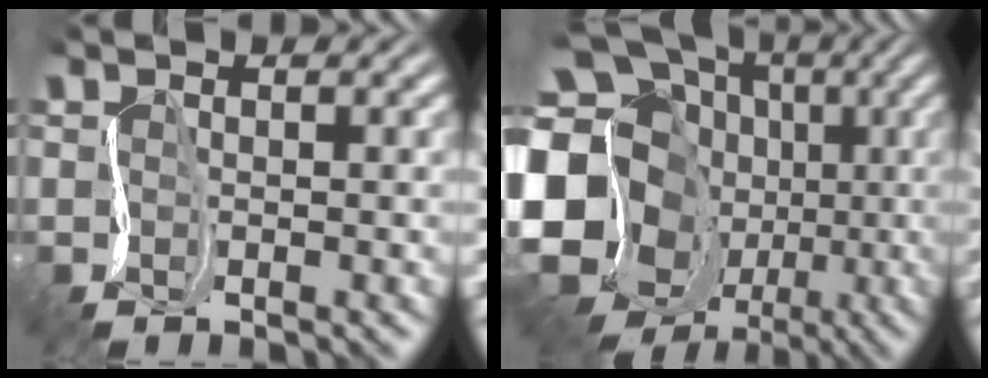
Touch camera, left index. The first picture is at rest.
{"total": 23.0, "force": [-2.4, 20.6, 10.0], "torque": [-0.204, 0.017, -0.093]}